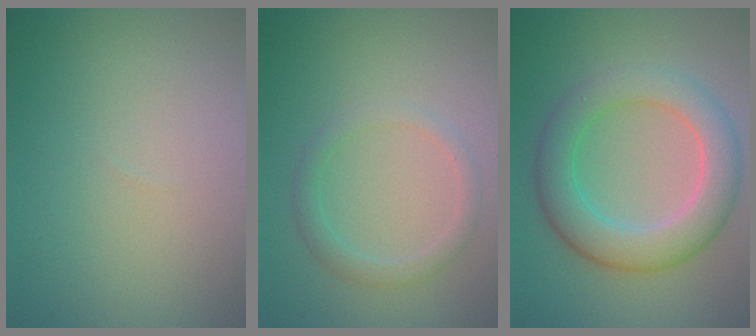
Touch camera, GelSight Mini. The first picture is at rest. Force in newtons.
{"total": 1.9, "press": 1.9, "slide": 0.0}
{"total": 6.4, "press": 6.4, "slide": 0.2}